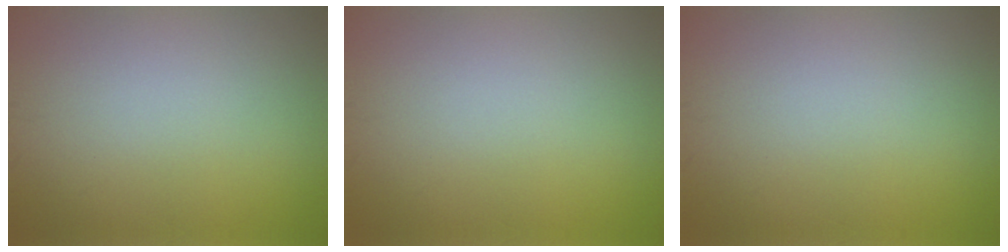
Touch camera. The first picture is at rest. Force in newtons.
{"total": 0.0}
{"total": 0.0}